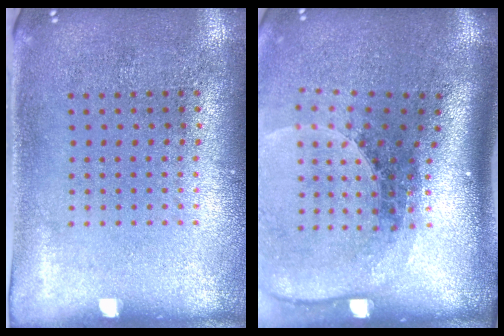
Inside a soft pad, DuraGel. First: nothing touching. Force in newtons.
{"total": 2.6, "press": 1.9, "slide": 1.8}